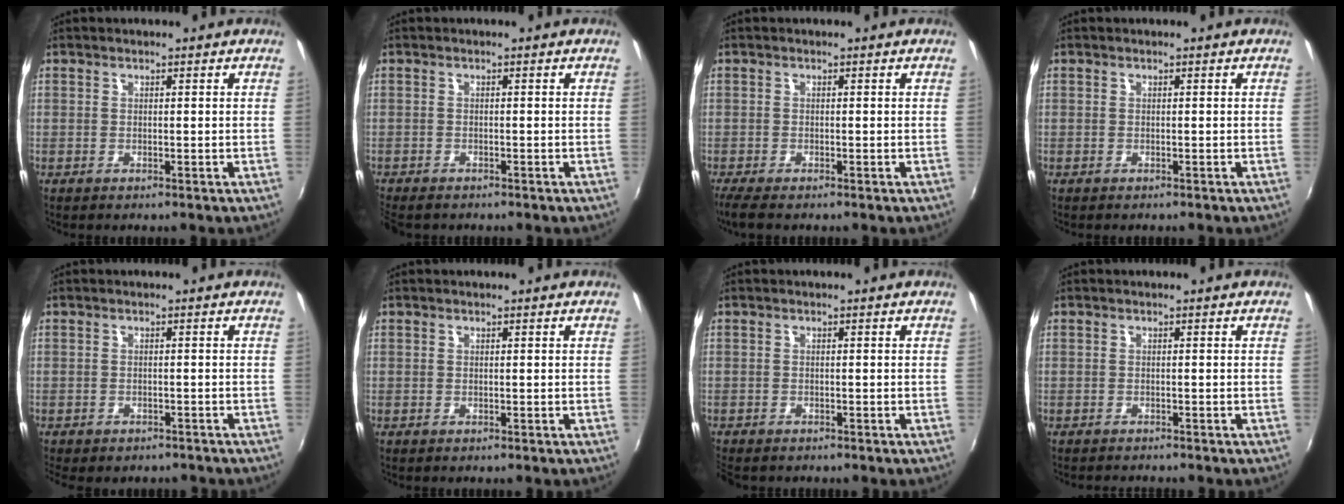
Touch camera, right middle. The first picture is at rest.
{"total": 3.1, "force": [-2.7, 1.0, 1.1], "torque": [-0.033, -0.019, -0.048]}
{"total": 4.7, "force": [-3.7, 0.6, 2.8], "torque": [-0.068, -0.024, -0.071]}
{"total": 0.0}
{"total": 5.2, "force": [-4.2, 2.0, 2.2], "torque": [-0.051, -0.020, -0.054]}
{"total": 0.0}
{"total": 2.4, "force": [-2.1, 0.8, 0.8], "torque": [-0.023, -0.015, -0.037]}
{"total": 2.1, "force": [-2.1, 0.1, 0.5], "torque": [-0.018, -0.012, -0.034]}